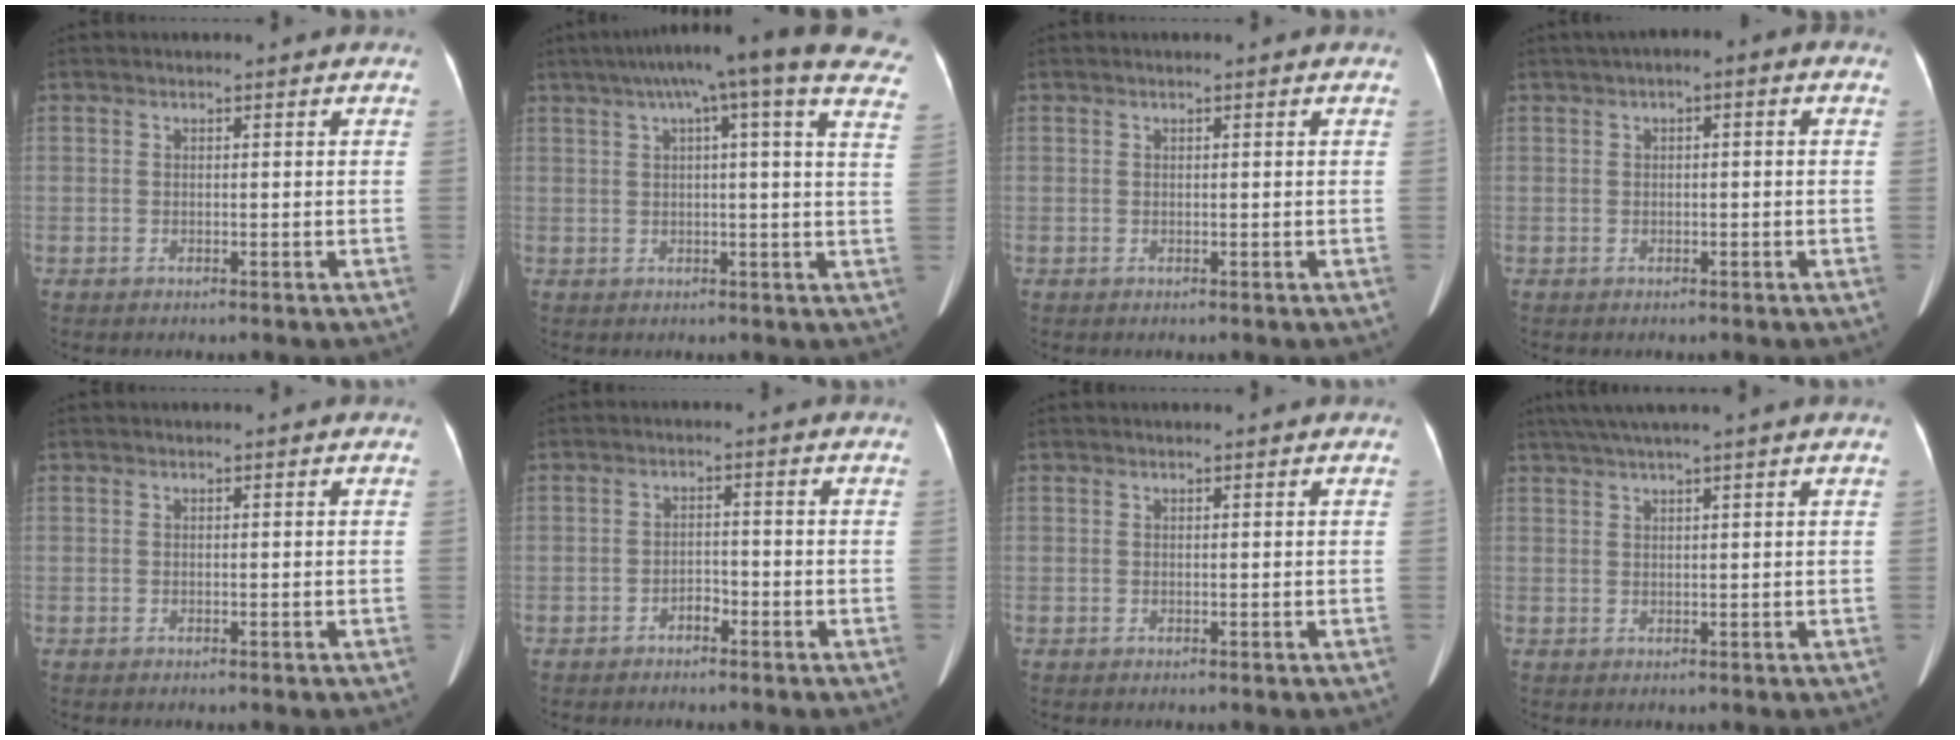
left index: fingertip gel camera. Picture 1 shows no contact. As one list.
[{"total": 22.5, "force": [16.9, 2.0, 14.7], "torque": [-0.204, 0.029, 0.195]}, {"total": 0.0}, {"total": 1.8, "force": [0.2, 0.7, 1.6], "torque": [-0.021, 0.011, -0.003]}, {"total": 0.0}, {"total": 2.0, "force": [-1.5, 0.9, 0.9], "torque": [-0.014, 0.002, -0.025]}, {"total": 0.6, "force": [0.5, 0.1, 0.2], "torque": [-0.007, 0.005, 0.005]}, {"total": 5.8, "force": [4.5, -1.5, 3.3], "torque": [-0.050, 0.029, 0.077]}]